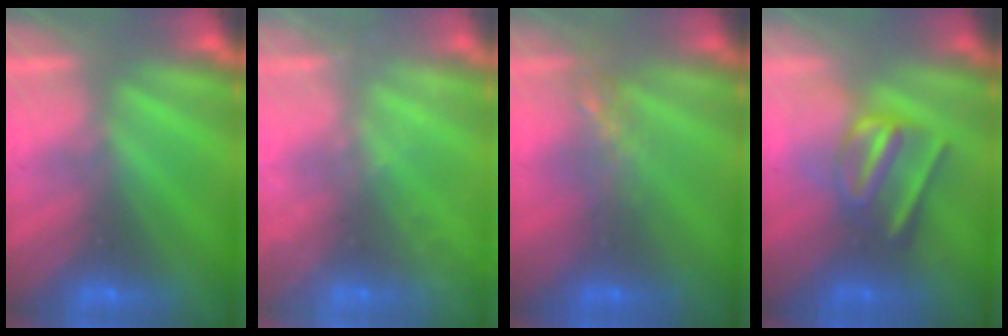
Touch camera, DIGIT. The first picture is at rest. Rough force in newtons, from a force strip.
{"total": 2.3}
{"total": 4.7}
{"total": 2.9}